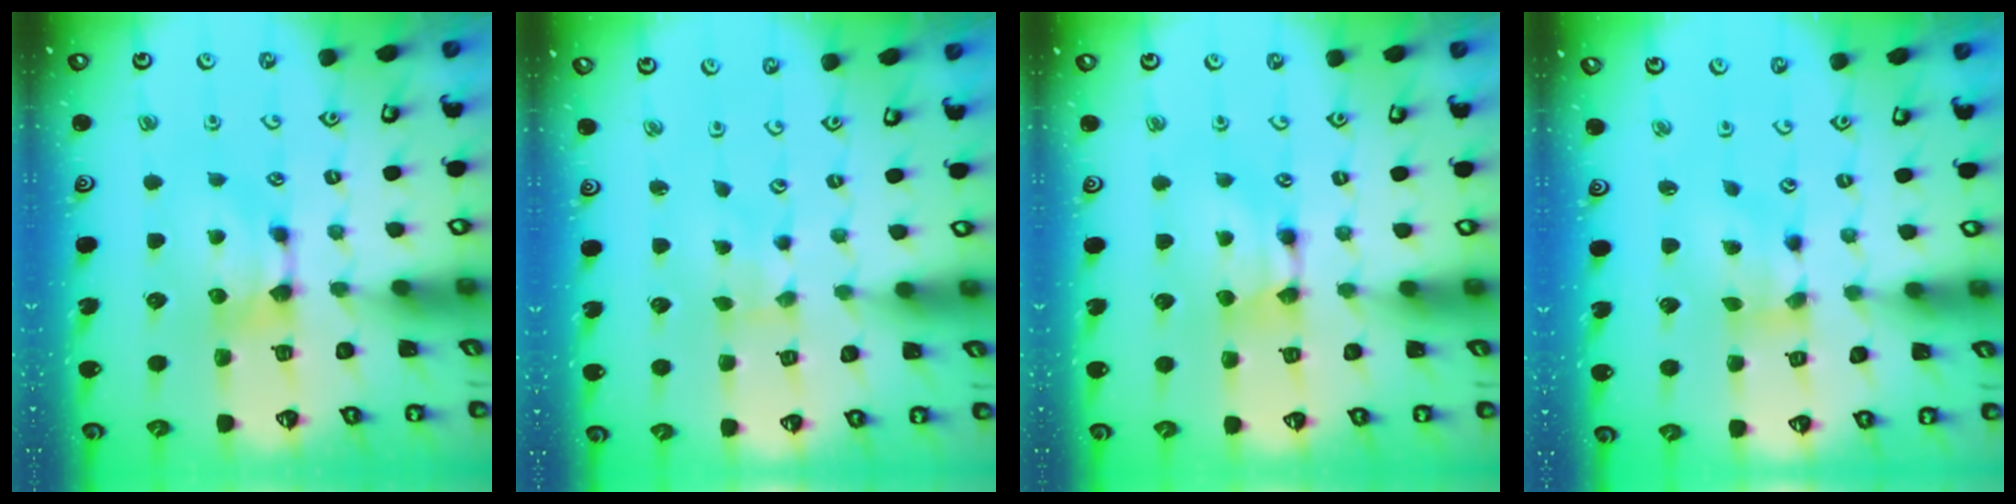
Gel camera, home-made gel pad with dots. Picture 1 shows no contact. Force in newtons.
{"total": 3.9, "press": 3.8, "slide": 0.7}
{"total": 1.6, "press": 1.6, "slide": 0.2}
{"total": 2.7, "press": 2.3, "slide": 1.4}